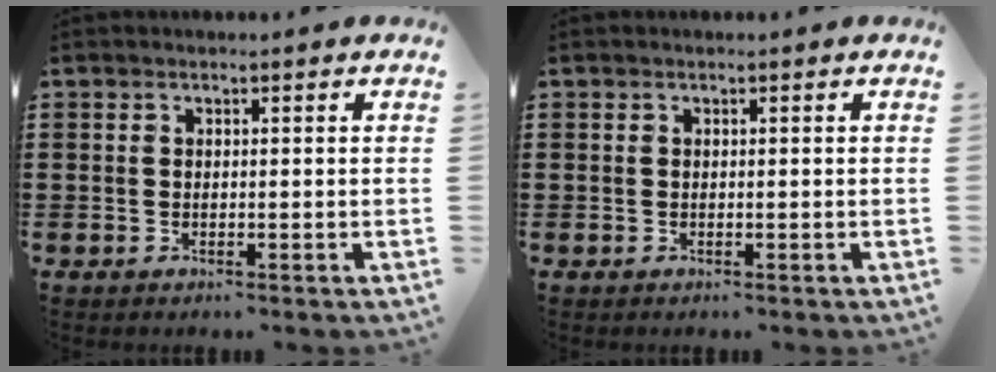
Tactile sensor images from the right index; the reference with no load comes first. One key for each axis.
{"total": 0.0}